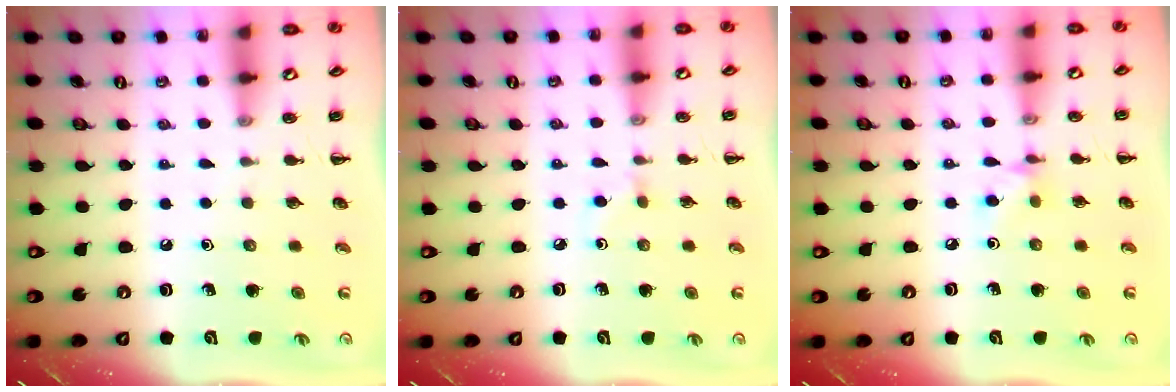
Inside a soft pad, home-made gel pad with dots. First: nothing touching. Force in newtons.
{"total": 2.7, "press": 2.5, "slide": 1.0}
{"total": 5.2, "press": 5.1, "slide": 1.1}